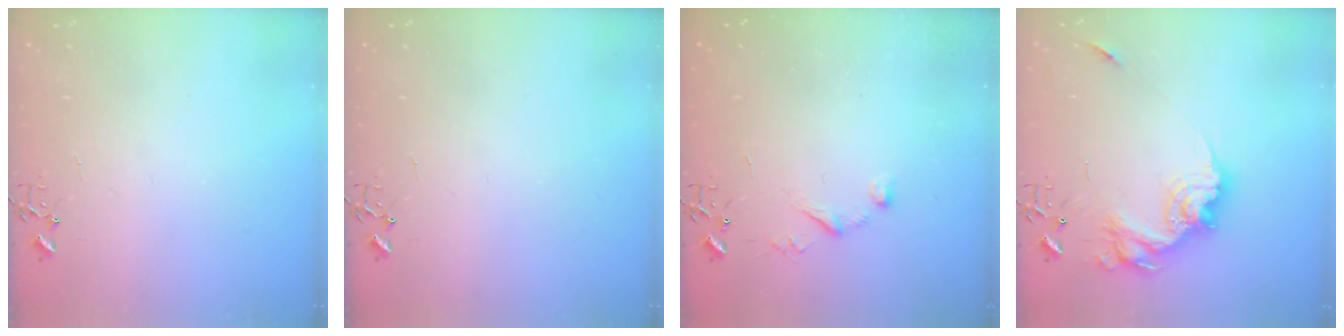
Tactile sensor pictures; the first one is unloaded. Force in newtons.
{"total": 0.0}
{"total": 6.6, "press": 6.6, "slide": 0.5}
{"total": 17.5, "press": 17.4, "slide": 1.9}